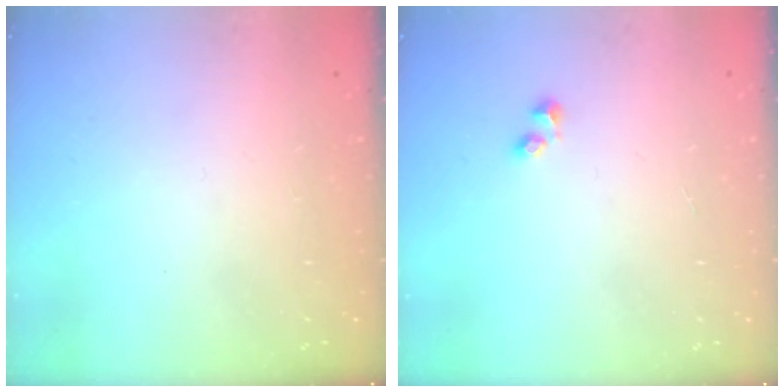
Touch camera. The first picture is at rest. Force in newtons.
{"total": 1.5, "press": 1.2, "slide": 0.8}